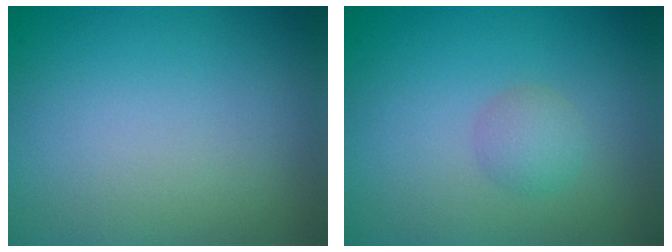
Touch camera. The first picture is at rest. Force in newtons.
{"total": 1.7, "press": 1.7, "slide": 0.0}